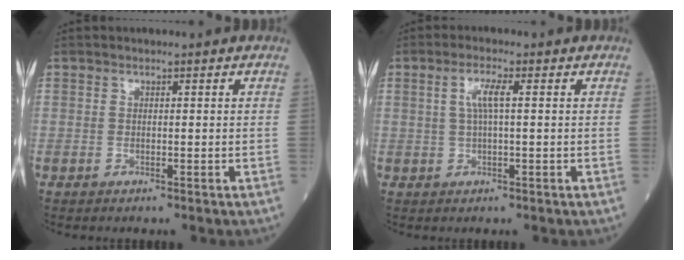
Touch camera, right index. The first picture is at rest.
{"total": 3.2, "force": [0.7, 0.3, 3.1], "torque": [-0.066, 0.008, 0.016]}